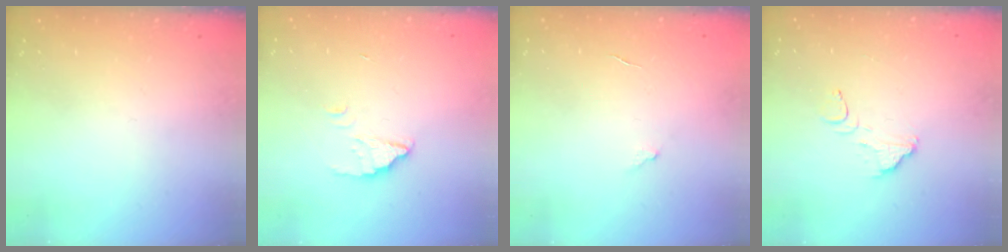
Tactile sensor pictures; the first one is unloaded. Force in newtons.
{"total": 1.8, "press": 1.8, "slide": 0.1}
{"total": 3.0, "press": 3.0, "slide": 0.3}
{"total": 2.9, "press": 2.9, "slide": 0.1}